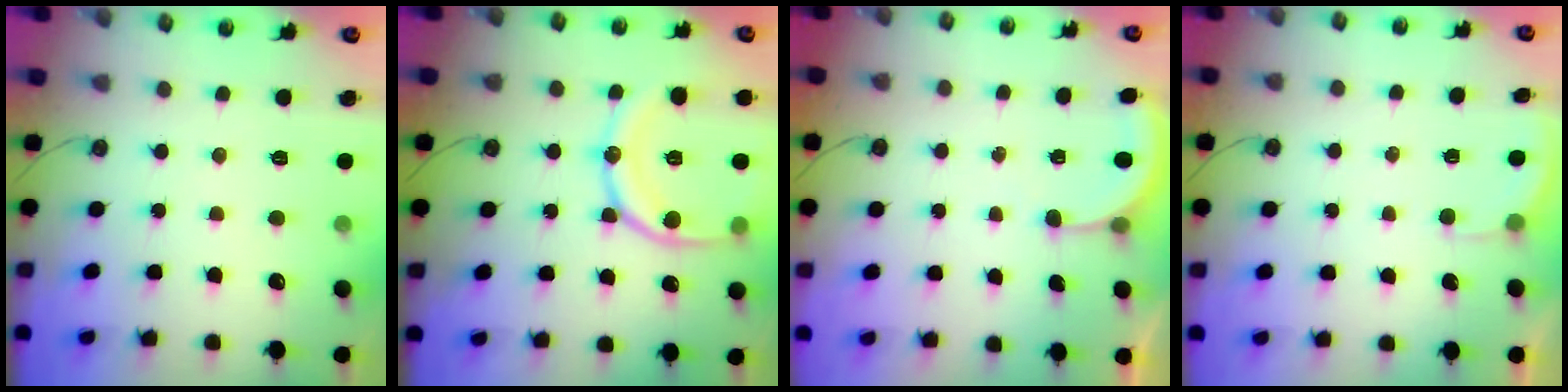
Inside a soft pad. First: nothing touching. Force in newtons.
{"total": 16.7, "press": 16.6, "slide": 1.8}
{"total": 2.9, "press": 2.9, "slide": 0.2}
{"total": 2.1, "press": 2.1, "slide": 0.1}